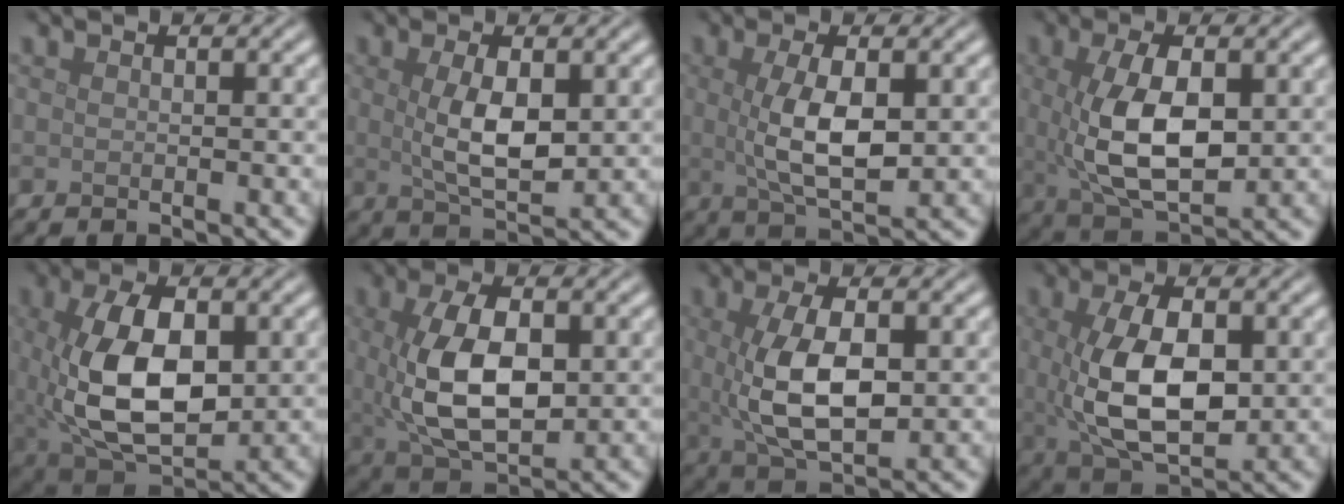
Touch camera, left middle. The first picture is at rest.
{"total": 4.6, "force": [0.5, 1.8, 4.2], "torque": [-0.087, -0.003, 0.015]}
{"total": 5.1, "force": [0.5, 1.9, 4.7], "torque": [-0.100, -0.002, 0.013]}
{"total": 7.8, "force": [0.4, 3.8, 6.8], "torque": [-0.149, -0.008, 0.014]}
{"total": 10.1, "force": [0.3, 5.6, 8.3], "torque": [-0.176, -0.012, 0.018]}
{"total": 8.3, "force": [0.4, 4.3, 7.1], "torque": [-0.155, -0.007, 0.014]}
{"total": 6.9, "force": [0.4, 3.1, 6.2], "torque": [-0.135, -0.005, 0.013]}
{"total": 8.5, "force": [0.3, 4.4, 7.3], "torque": [-0.157, -0.010, 0.013]}